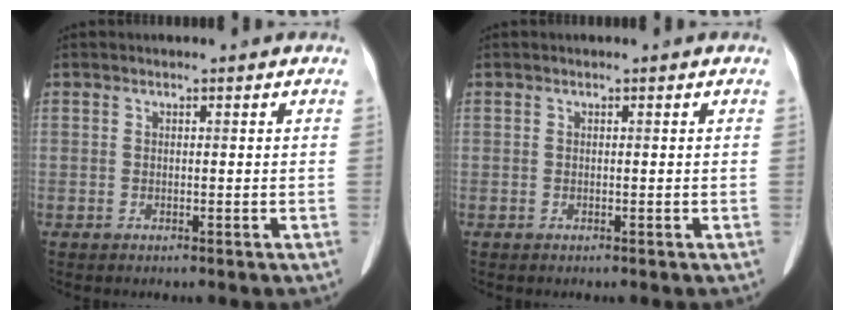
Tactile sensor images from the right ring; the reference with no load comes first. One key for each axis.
{"total": 0.0}